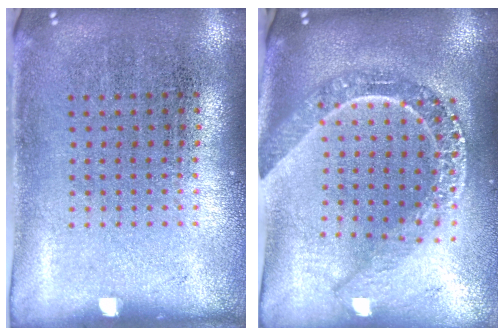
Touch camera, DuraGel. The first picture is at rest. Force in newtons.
{"total": 2.4, "press": 2.0, "slide": 1.3}